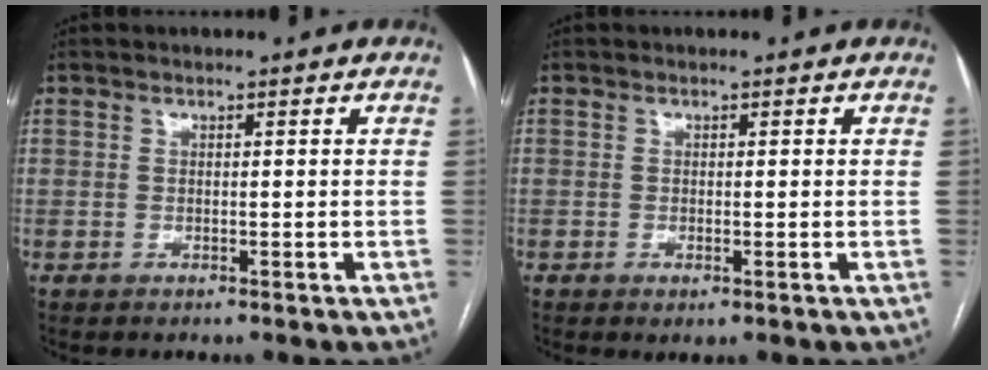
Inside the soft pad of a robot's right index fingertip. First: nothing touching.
{"total": 0.9, "force": [-0.3, 0.2, 0.8], "torque": [-0.015, -0.006, -0.001]}